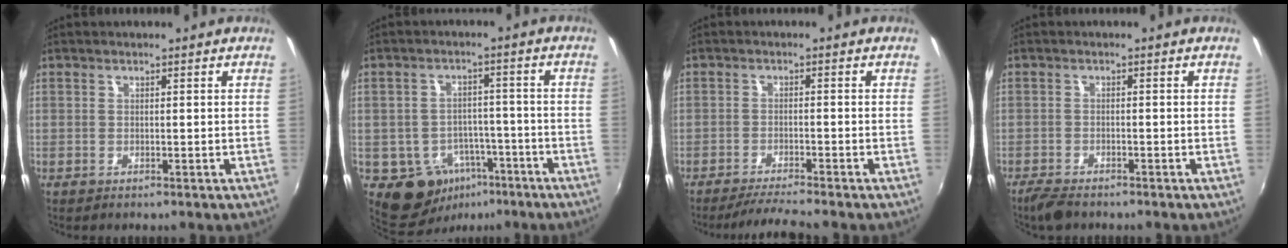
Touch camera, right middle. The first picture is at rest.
{"total": 9.5, "force": [-4.9, 7.4, 3.4], "torque": [-0.074, 0.016, -0.050]}
{"total": 5.4, "force": [-4.9, -0.5, 2.2], "torque": [-0.060, -0.010, -0.085]}
{"total": 3.9, "force": [-3.4, 0.9, 1.7], "torque": [-0.049, -0.015, -0.067]}